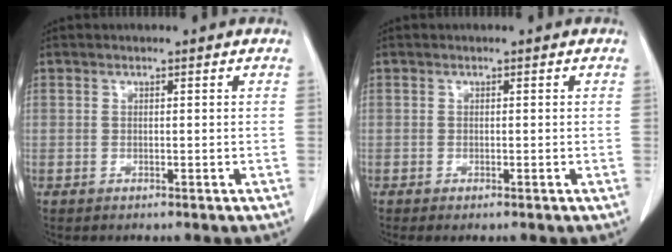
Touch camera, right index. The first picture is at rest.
{"total": 0.5, "force": [-0.3, 0.1, 0.4], "torque": [-0.006, -0.001, -0.006]}